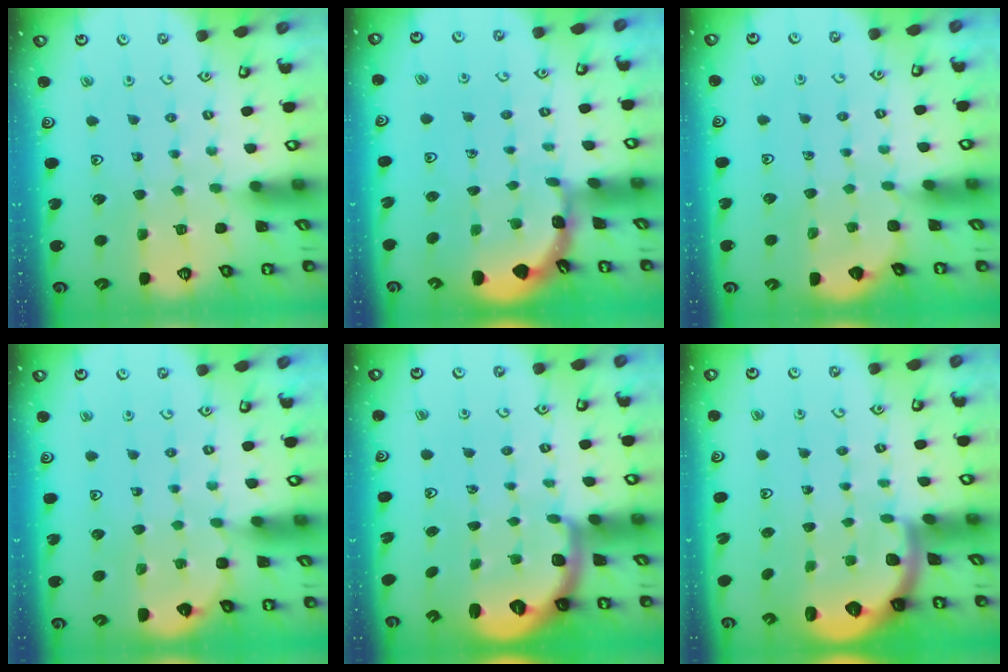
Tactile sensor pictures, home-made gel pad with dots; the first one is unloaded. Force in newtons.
{"total": 1.6, "press": 1.6, "slide": 0.1}
{"total": 2.1, "press": 2.1, "slide": 0.2}
{"total": 3.1, "press": 3.1, "slide": 0.1}
{"total": 1.9, "press": 1.8, "slide": 0.4}
{"total": 1.6, "press": 1.6, "slide": 0.1}